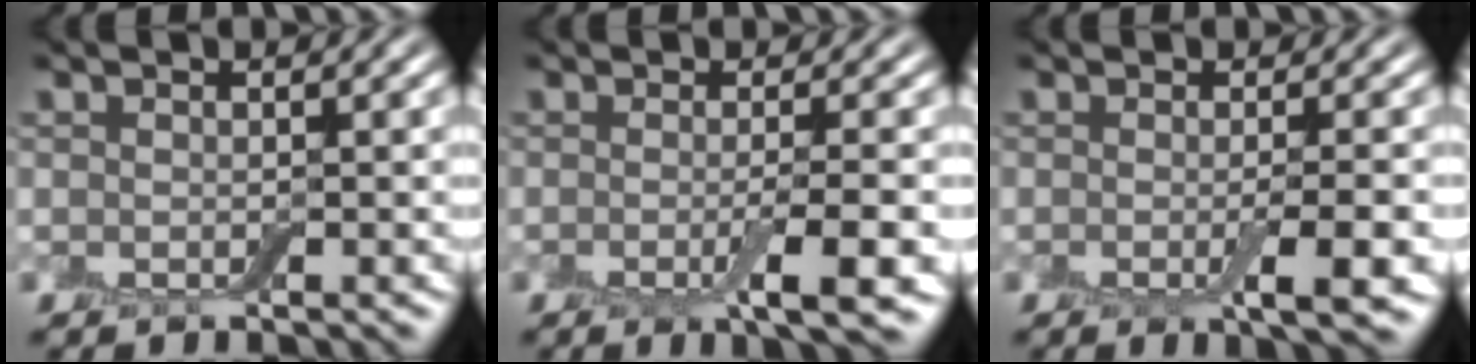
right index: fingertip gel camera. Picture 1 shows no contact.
{"total": 4.1, "force": [-1.1, 0.8, 3.9], "torque": [-0.061, -0.008, -0.019]}
{"total": 3.6, "force": [-0.8, 0.7, 3.4], "torque": [-0.053, -0.008, -0.013]}